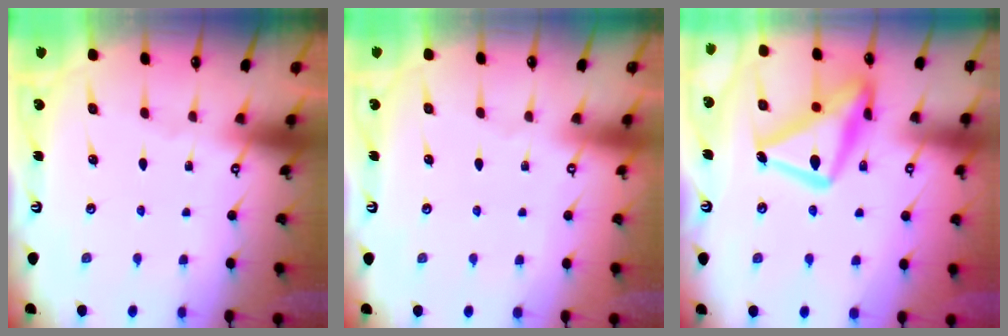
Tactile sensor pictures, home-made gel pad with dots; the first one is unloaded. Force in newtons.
{"total": 4.0, "press": 4.0, "slide": 0.1}
{"total": 20.9, "press": 20.8, "slide": 1.3}